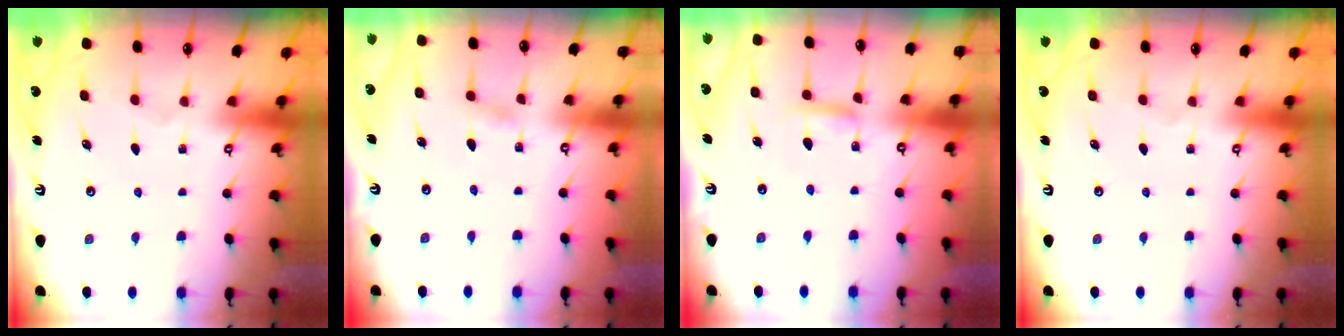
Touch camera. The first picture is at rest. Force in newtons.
{"total": 1.8, "press": 1.8, "slide": 0.2}
{"total": 4.4, "press": 4.4, "slide": 0.4}
{"total": 0.0}